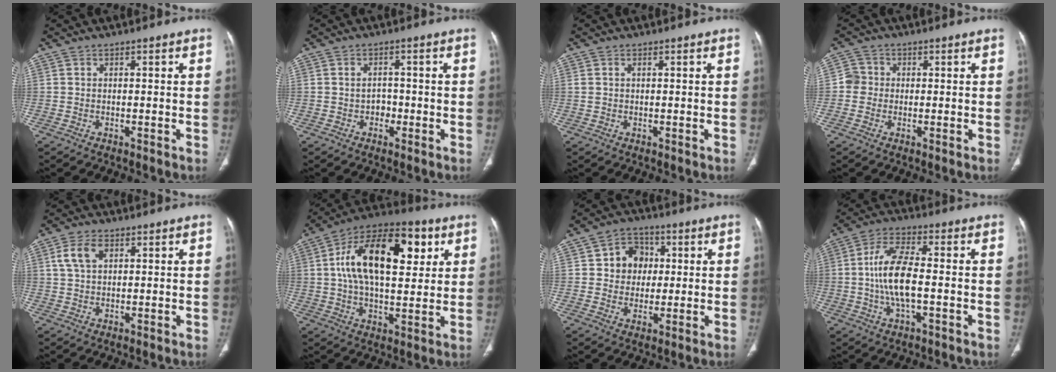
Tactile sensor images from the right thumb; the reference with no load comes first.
{"total": 2.4, "force": [-0.7, 2.0, 1.1], "torque": [-0.005, 0.008, -0.014]}
{"total": 1.2, "force": [0.4, 0.7, 0.8], "torque": [-0.024, 0.008, 0.016]}
{"total": 3.2, "force": [-0.2, 3.1, 0.7], "torque": [0.007, 0.008, -0.011]}
{"total": 5.4, "force": [2.1, 3.3, 3.8], "torque": [-0.075, 0.004, 0.042]}
{"total": 22.2, "force": [5.9, 11.4, 18.1], "torque": [-0.276, 0.007, 0.086]}
{"total": 8.4, "force": [1.5, 7.3, 4.0], "torque": [-0.018, 0.002, 0.022]}
{"total": 11.0, "force": [-0.9, 4.4, 10.0], "torque": [-0.208, 0.014, -0.020]}